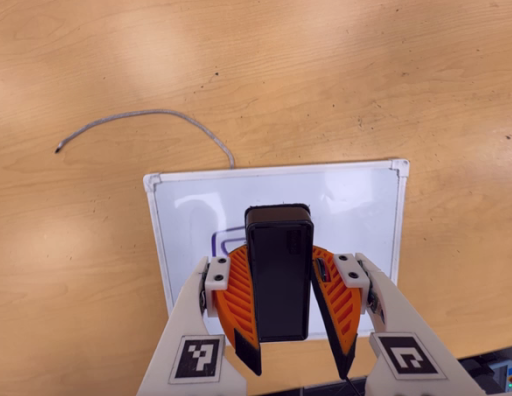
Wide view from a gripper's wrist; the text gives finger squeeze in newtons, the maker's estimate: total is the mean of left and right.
{"total": 8.5, "left": 8.9, "right": 8.1}